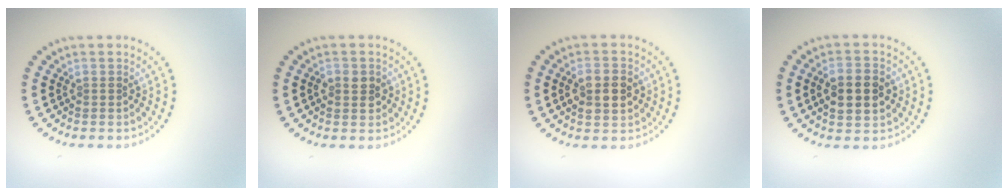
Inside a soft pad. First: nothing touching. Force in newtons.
{"total": 1.9, "press": 1.9, "slide": 0.2}
{"total": 3.1, "press": 3.1, "slide": 0.2}
{"total": 4.6, "press": 4.6, "slide": 0.1}